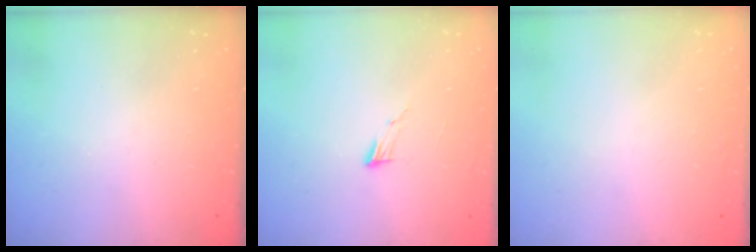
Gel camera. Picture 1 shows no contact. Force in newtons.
{"total": 4.7, "press": 4.7, "slide": 0.4}
{"total": 0.8, "press": 0.8, "slide": 0.1}